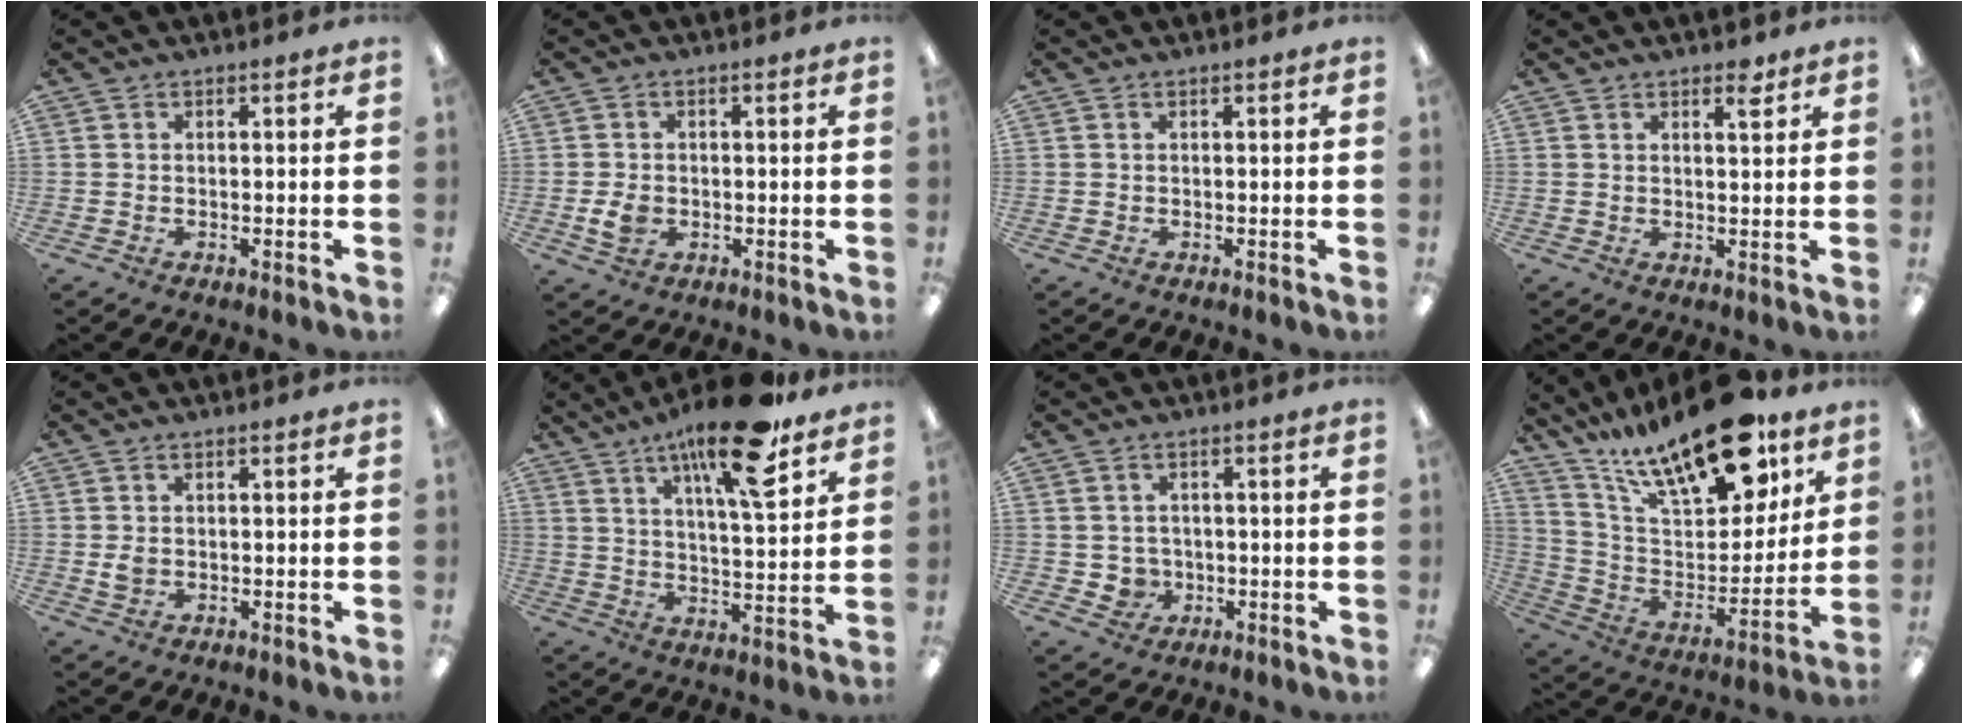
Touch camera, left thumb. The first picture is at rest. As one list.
[{"total": 3.6, "force": [-0.6, 2.7, 2.3], "torque": [-0.037, -0.001, -0.011]}, {"total": 0.0}, {"total": 3.5, "force": [2.6, 1.0, 2.0], "torque": [-0.021, -0.013, 0.041]}, {"total": 2.1, "force": [0.3, 1.6, 1.3], "torque": [-0.018, 0.000, 0.003]}, {"total": 17.8, "force": [11.7, 4.7, 12.5], "torque": [-0.202, -0.054, 0.184]}, {"total": 3.5, "force": [-0.1, 3.4, 0.9], "torque": [-0.021, -0.001, -0.003]}, {"total": 23.8, "force": [16.7, 9.3, 14.3], "torque": [-0.232, -0.099, 0.285]}]